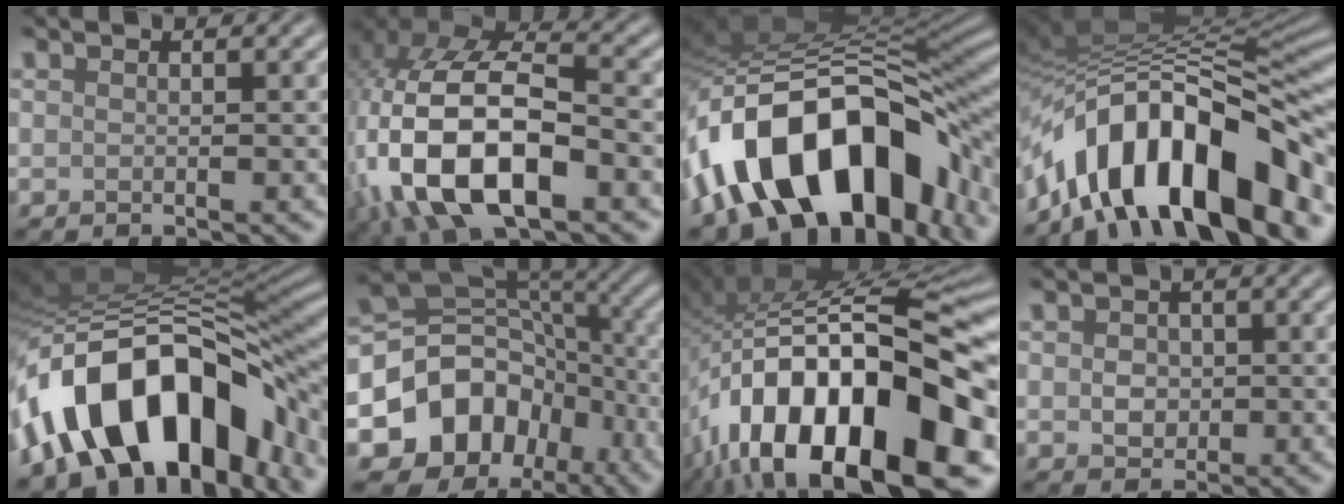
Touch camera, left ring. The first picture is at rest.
{"total": 15.8, "force": [-5.0, 8.4, 12.5], "torque": [-0.256, -0.010, -0.087]}
{"total": 16.5, "force": [-7.0, 9.1, 11.9], "torque": [-0.191, 0.021, -0.119]}
{"total": 14.9, "force": [-7.0, 6.3, 11.5], "torque": [-0.179, 0.025, -0.128]}
{"total": 15.5, "force": [-6.2, 8.6, 11.4], "torque": [-0.178, 0.024, -0.112]}
{"total": 11.5, "force": [-4.4, 9.2, 5.3], "torque": [-0.109, -0.002, -0.083]}
{"total": 19.1, "force": [-7.5, 7.6, 15.8], "torque": [-0.258, 0.026, -0.127]}
{"total": 2.2, "force": [0.1, 1.8, 1.3], "torque": [-0.019, 0.003, -0.001]}